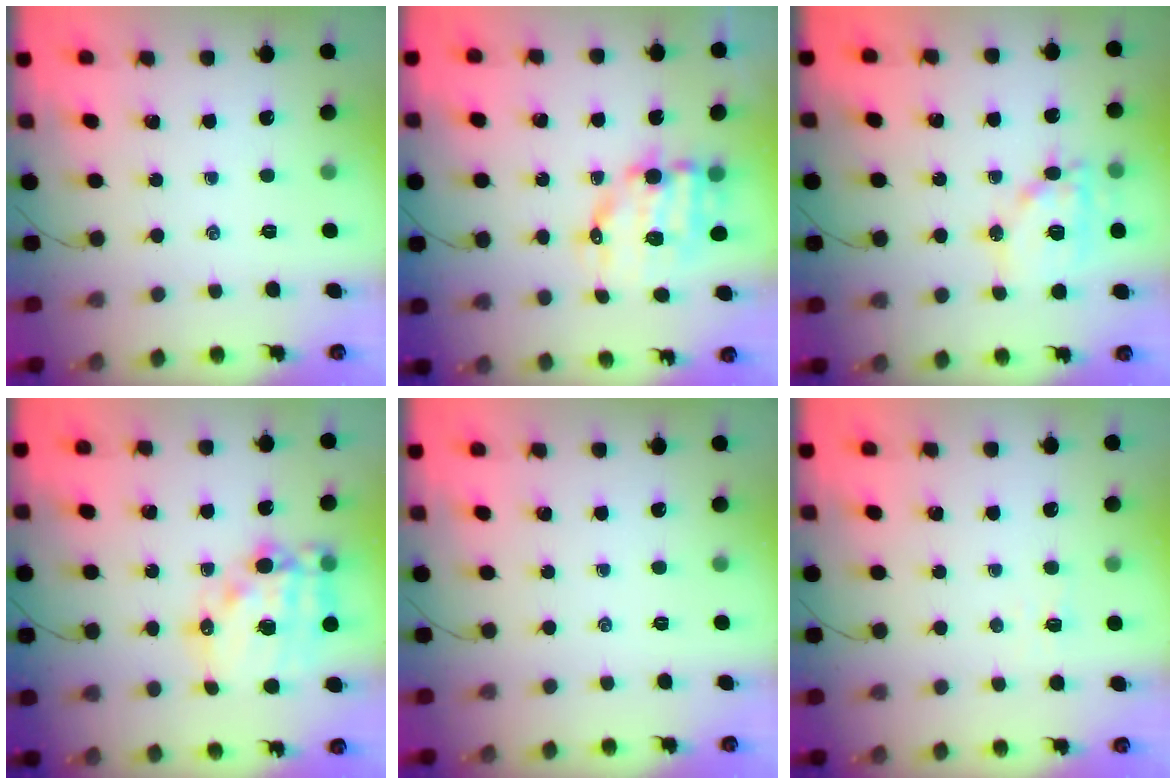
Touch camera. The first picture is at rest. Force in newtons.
{"total": 9.9, "press": 9.6, "slide": 2.3}
{"total": 13.4, "press": 13.3, "slide": 1.9}
{"total": 17.8, "press": 17.4, "slide": 3.8}
{"total": 0.0}
{"total": 1.6, "press": 1.6, "slide": 0.5}